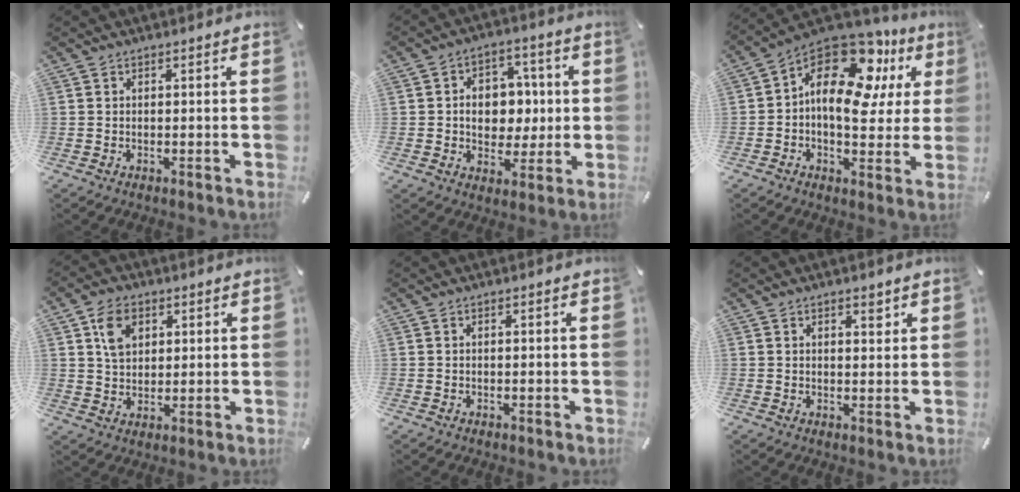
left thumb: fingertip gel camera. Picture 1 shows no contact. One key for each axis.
{"total": 9.9, "fx": 0.1, "fy": 8.3, "fz": 5.4, "tx": -0.067, "ty": 0.005, "tz": 0.004}
{"total": 17.8, "fx": 7.5, "fy": 10.5, "fz": 12.4, "tx": -0.211, "ty": -0.052, "tz": 0.125}
{"total": 7.2, "fx": 2.9, "fy": 5.4, "fz": 3.7, "tx": -0.062, "ty": 0.003, "tz": 0.053}
{"total": 0.0}
{"total": 1.9, "fx": 1.3, "fy": 1.1, "fz": 1.0, "tx": -0.004, "ty": -0.006, "tz": 0.019}